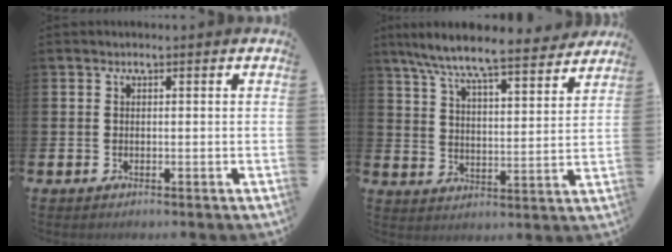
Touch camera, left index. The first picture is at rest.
{"total": 8.5, "force": [7.8, 0.7, 3.2], "torque": [-0.085, -0.060, 0.131]}